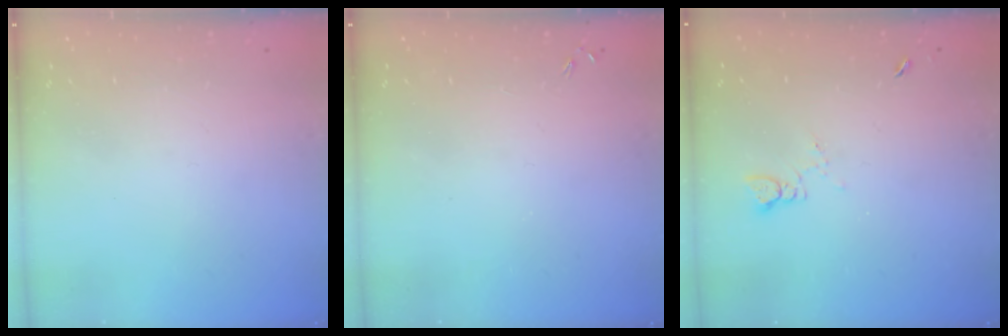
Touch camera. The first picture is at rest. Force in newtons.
{"total": 0.0}
{"total": 1.8, "press": 1.7, "slide": 0.3}